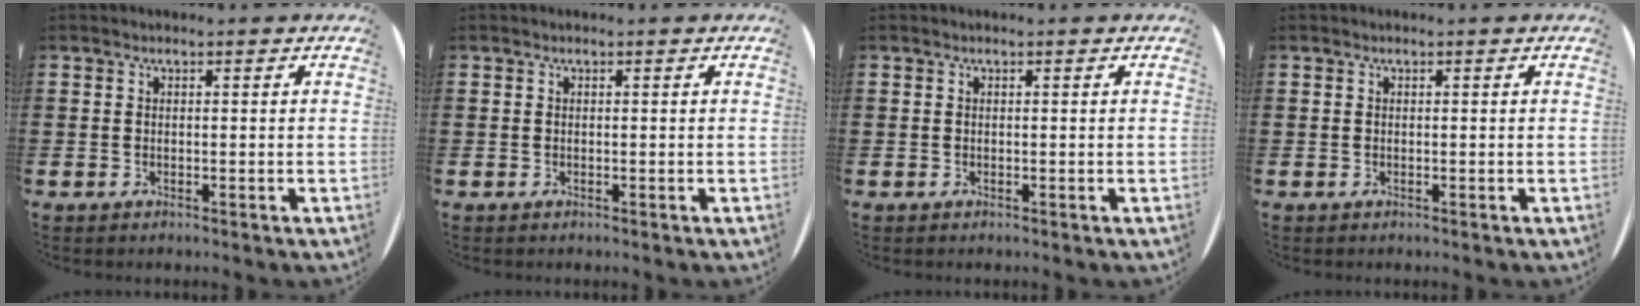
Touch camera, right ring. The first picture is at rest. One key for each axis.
{"total": 0.0}
{"total": 0.0}
{"total": 0.0}